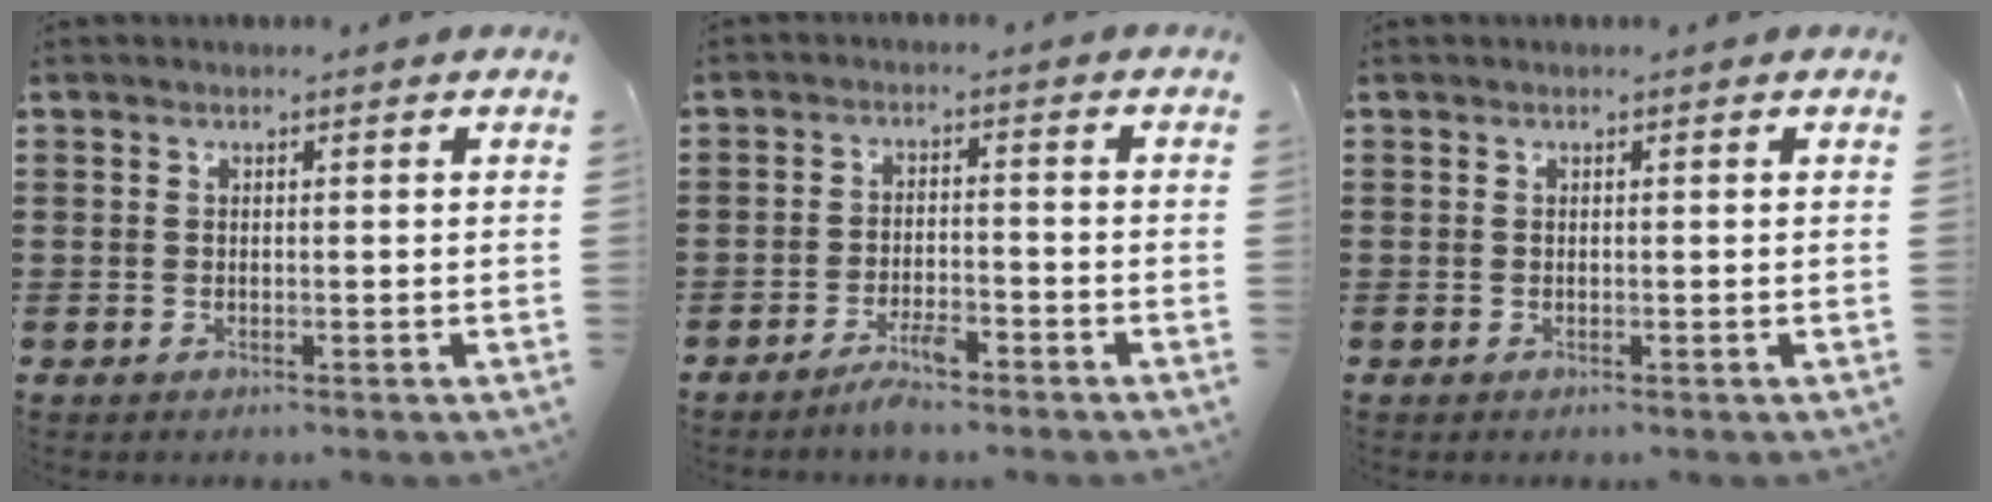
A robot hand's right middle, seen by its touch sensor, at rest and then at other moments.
{"total": 3.6, "force": [-2.9, 0.7, 2.0], "torque": [-0.041, 0.006, -0.057]}
{"total": 0.0}